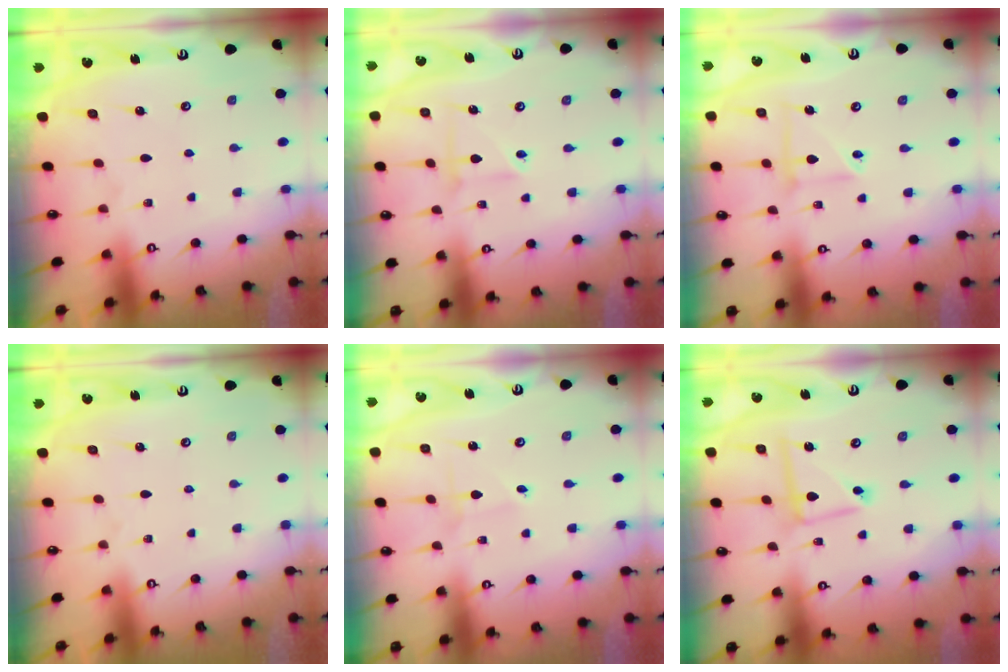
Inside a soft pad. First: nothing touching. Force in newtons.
{"total": 3.5, "press": 3.5, "slide": 0.3}
{"total": 4.7, "press": 4.7, "slide": 0.5}
{"total": 0.0}
{"total": 1.7, "press": 1.7, "slide": 0.1}
{"total": 7.2, "press": 7.2, "slide": 0.7}